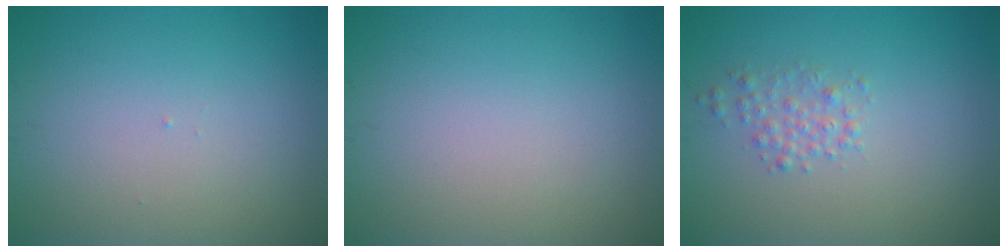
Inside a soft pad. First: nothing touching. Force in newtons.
{"total": 0.0}
{"total": 1.6, "press": 1.6, "slide": 0.0}